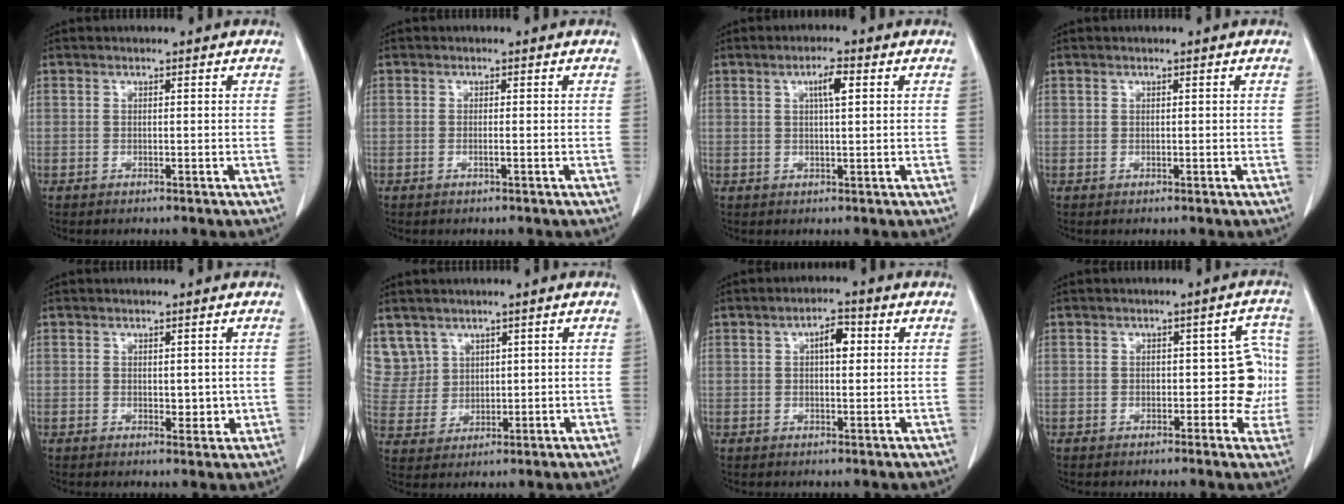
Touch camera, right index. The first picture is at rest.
{"total": 0.6, "force": [-0.2, -0.1, 0.6], "torque": [-0.011, 0.000, -0.003]}
{"total": 3.3, "force": [1.1, 0.5, 3.0], "torque": [-0.053, 0.002, 0.018]}
{"total": 0.0}
{"total": 2.5, "force": [0.1, 1.5, 1.9], "torque": [-0.020, -0.004, 0.007]}
{"total": 7.1, "force": [4.4, 5.6, -0.1], "torque": [-0.001, 0.013, 0.103]}
{"total": 3.8, "force": [1.0, 1.6, 3.3], "torque": [-0.054, 0.010, 0.013]}
{"total": 6.3, "force": [-0.5, 3.4, 5.2], "torque": [-0.041, 0.030, -0.005]}